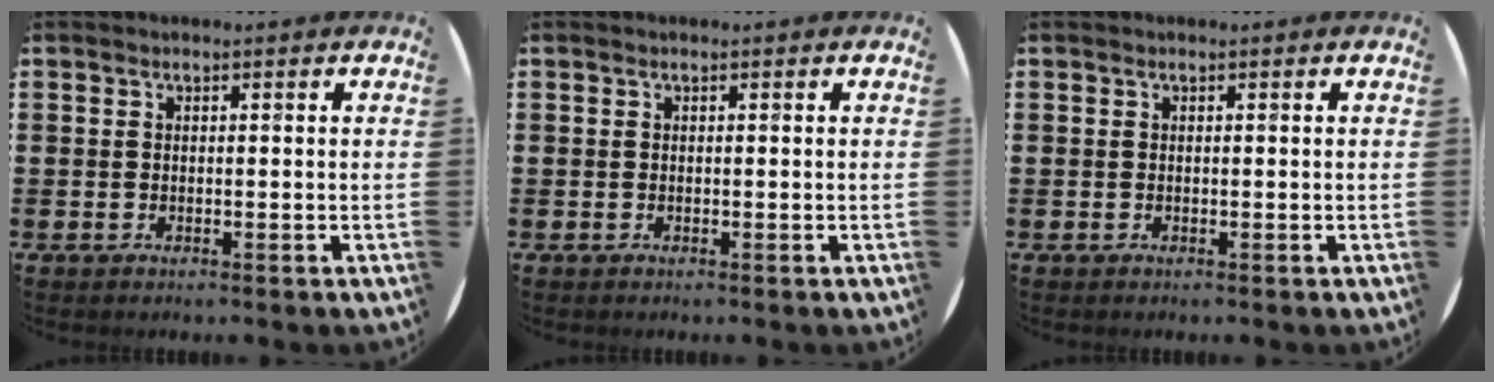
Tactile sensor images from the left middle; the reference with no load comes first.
{"total": 0.0}
{"total": 0.0}